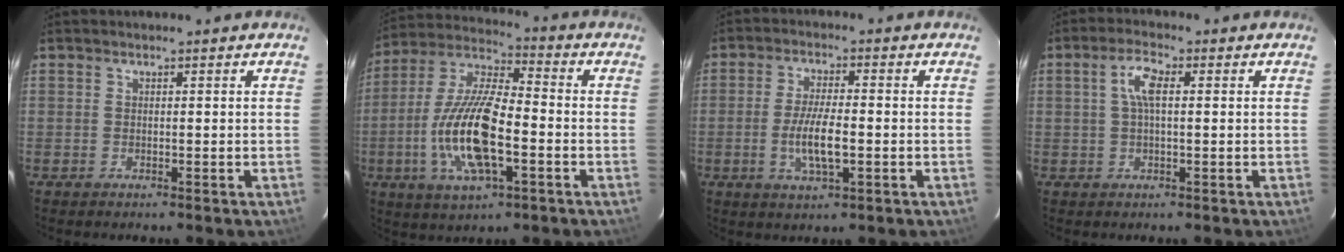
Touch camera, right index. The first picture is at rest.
{"total": 17.0, "force": [-4.4, 5.8, 15.4], "torque": [-0.319, -0.007, -0.087]}
{"total": 7.5, "force": [-1.7, 2.0, 7.0], "torque": [-0.141, -0.005, -0.031]}
{"total": 4.3, "force": [0.8, 1.5, 4.0], "torque": [-0.080, 0.010, 0.015]}